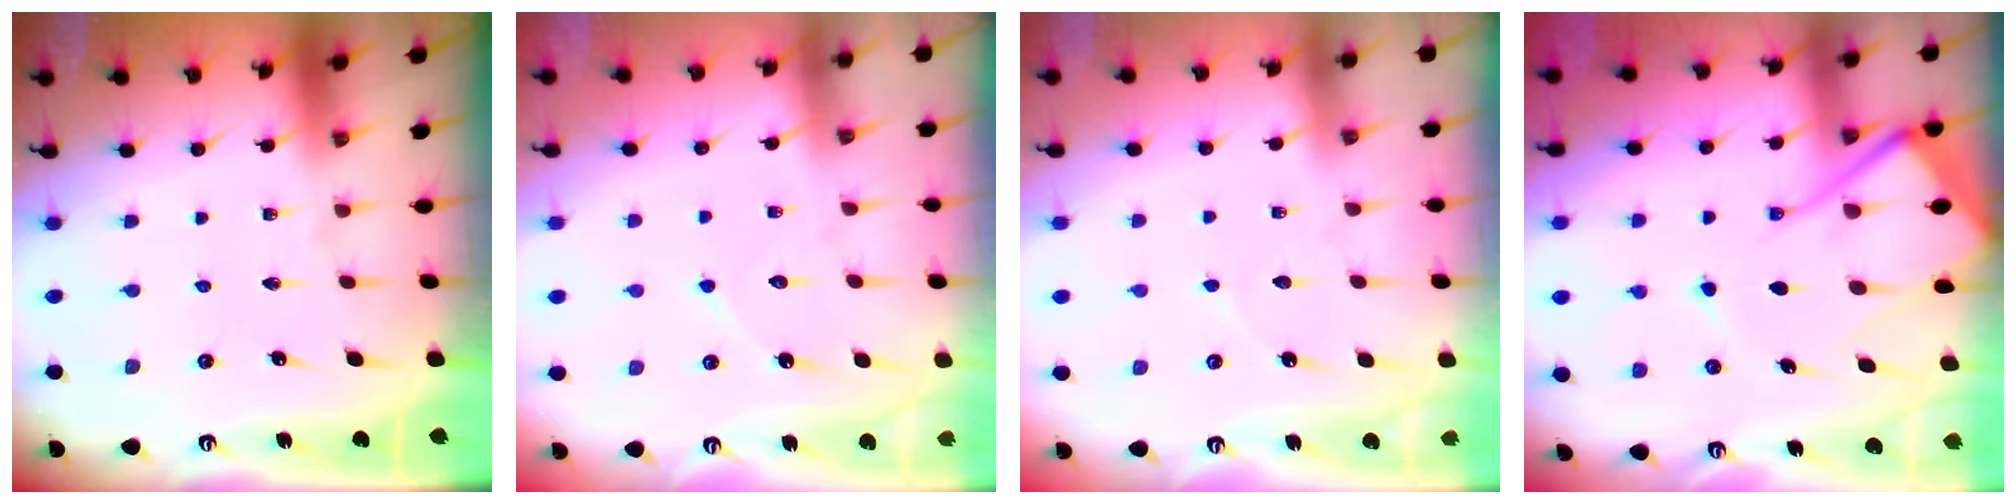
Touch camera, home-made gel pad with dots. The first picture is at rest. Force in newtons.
{"total": 5.1, "press": 5.0, "slide": 0.6}
{"total": 2.9, "press": 2.9, "slide": 0.3}
{"total": 13.7, "press": 13.6, "slide": 1.6}